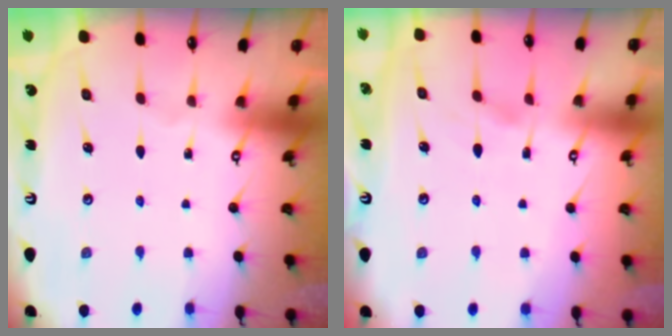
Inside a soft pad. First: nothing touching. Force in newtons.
{"total": 1.2, "press": 0.8, "slide": 0.9}